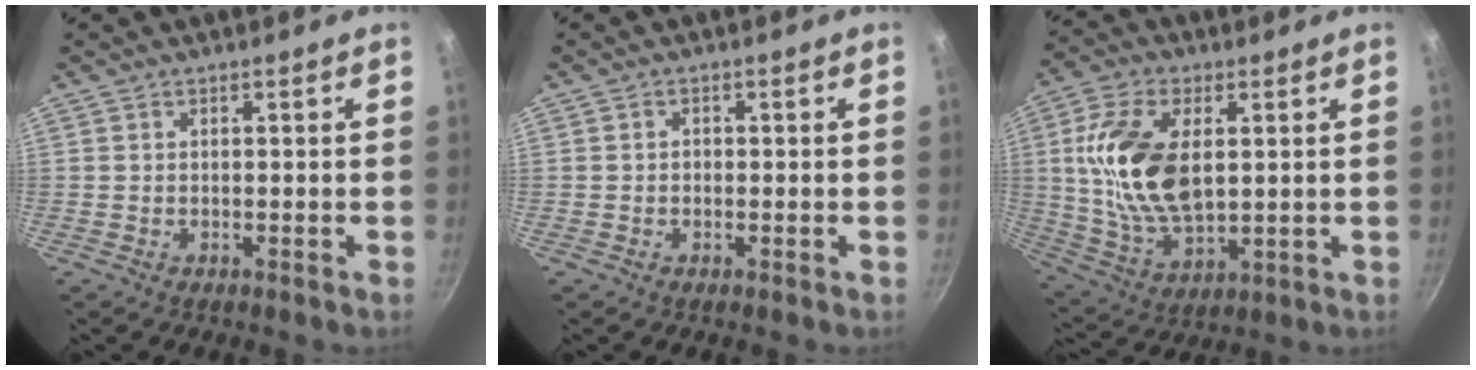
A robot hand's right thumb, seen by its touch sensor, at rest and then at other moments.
{"total": 0.8, "force": [-0.2, 0.7, 0.3], "torque": [-0.004, 0.003, -0.004]}
{"total": 17.1, "force": [2.8, 9.6, 13.9], "torque": [-0.255, -0.006, 0.059]}